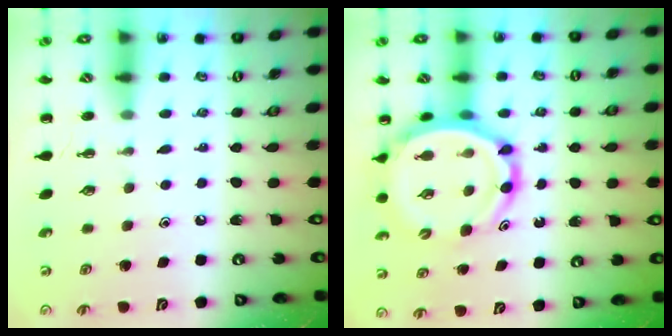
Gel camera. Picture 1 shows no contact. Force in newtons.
{"total": 12.2, "press": 11.6, "slide": 3.7}